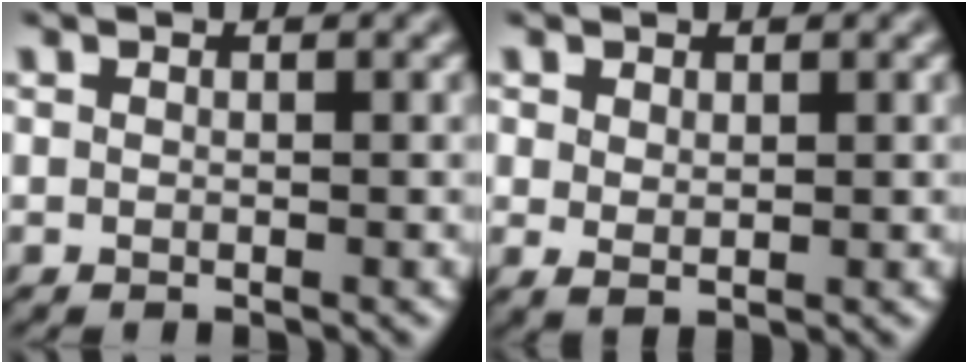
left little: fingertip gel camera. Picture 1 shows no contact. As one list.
[{"total": 1.2, "force": [0.5, 0.6, 0.8], "torque": [-0.019, -0.003, 0.014]}]